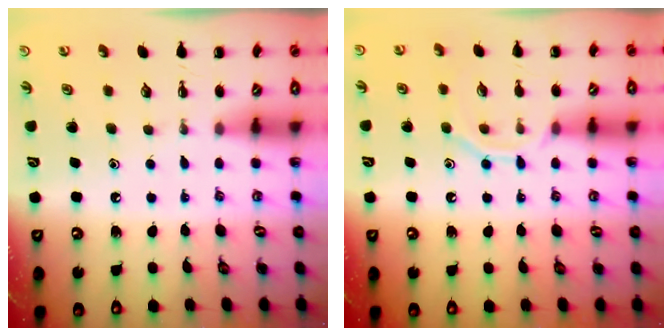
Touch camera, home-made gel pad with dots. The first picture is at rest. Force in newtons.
{"total": 8.2, "press": 8.1, "slide": 0.9}